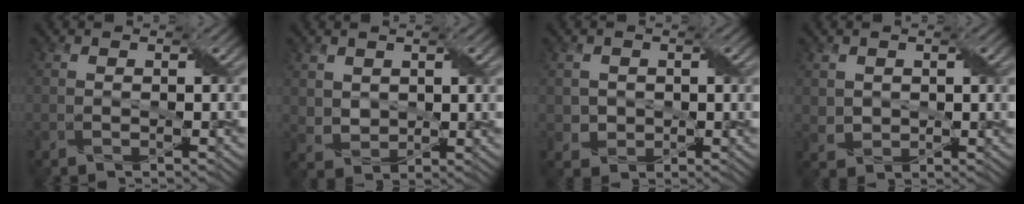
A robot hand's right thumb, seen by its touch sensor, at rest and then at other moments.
{"total": 3.3, "force": [1.9, 2.3, 1.5], "torque": [-0.043, -0.006, 0.038]}
{"total": 2.3, "force": [0.4, 2.1, 0.7], "torque": [-0.026, -0.006, 0.005]}
{"total": 2.5, "force": [1.2, 1.9, 1.0], "torque": [-0.034, -0.004, 0.023]}